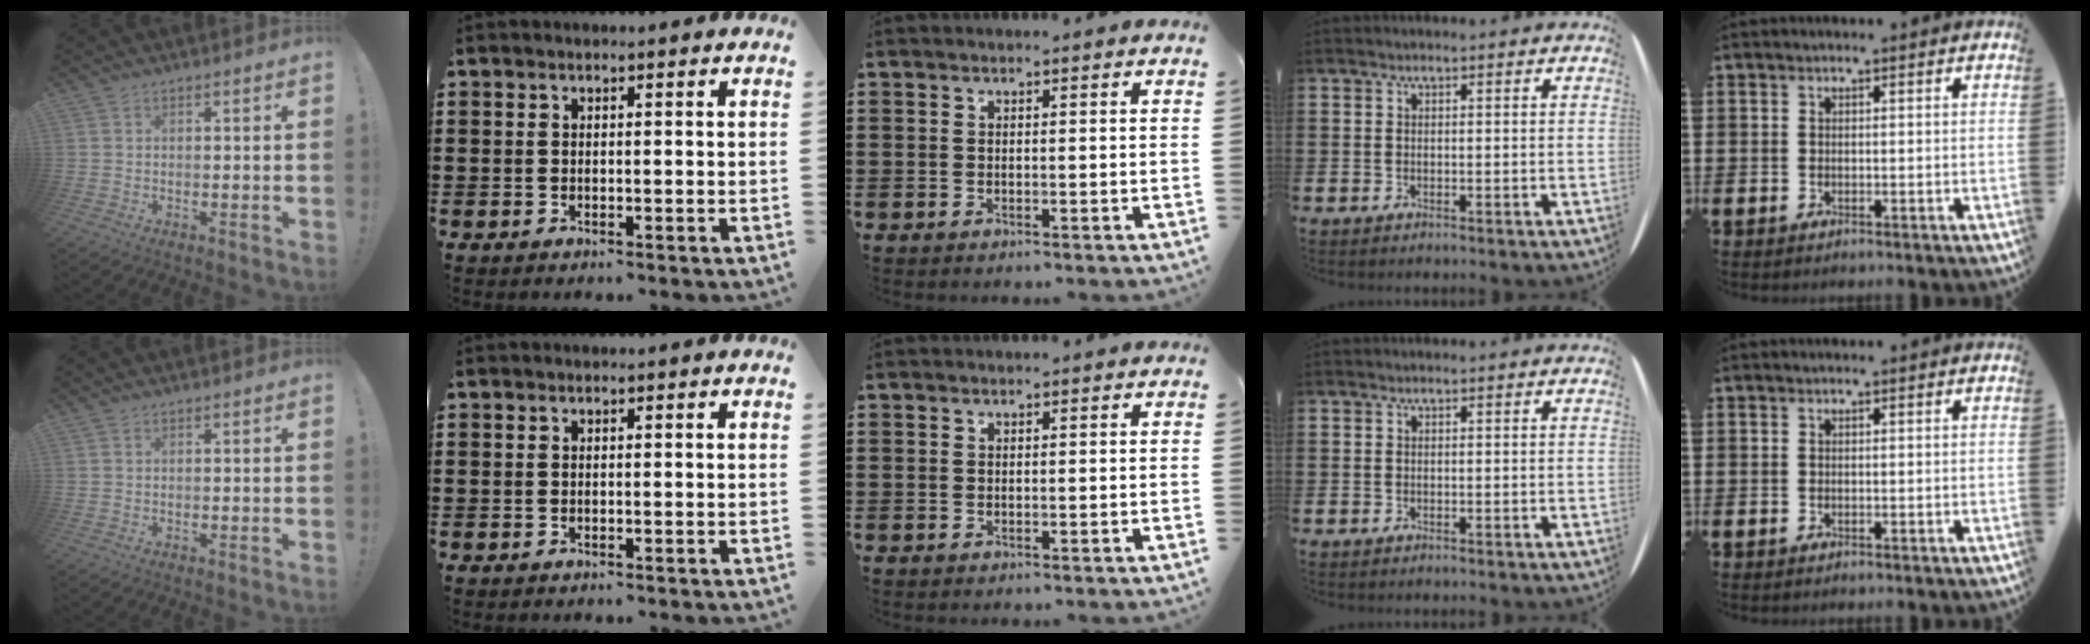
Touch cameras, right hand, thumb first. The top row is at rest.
{}